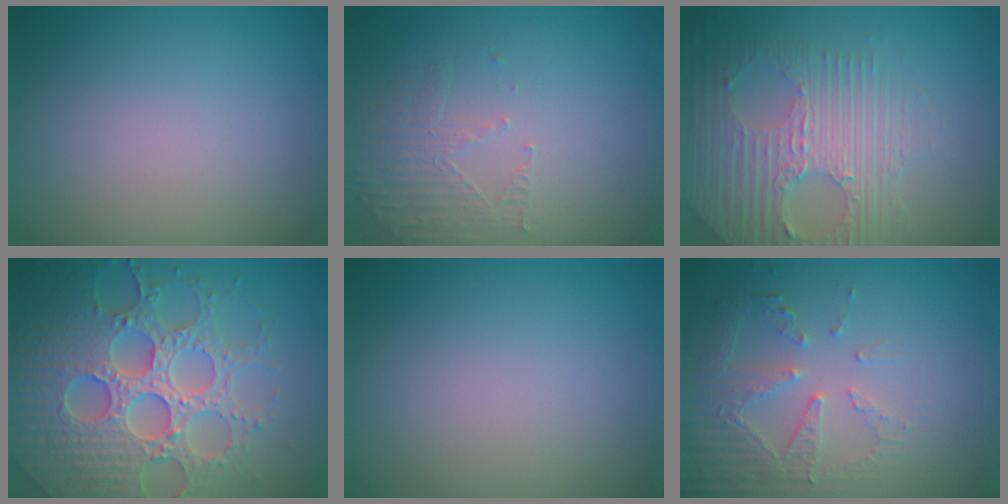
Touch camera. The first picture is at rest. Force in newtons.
{"total": 1.7, "press": 0.9, "slide": 1.4}
{"total": 6.6, "press": 4.5, "slide": 4.9}
{"total": 7.9, "press": 7.7, "slide": 1.8}
{"total": 0.0}
{"total": 5.3, "press": 3.6, "slide": 3.8}